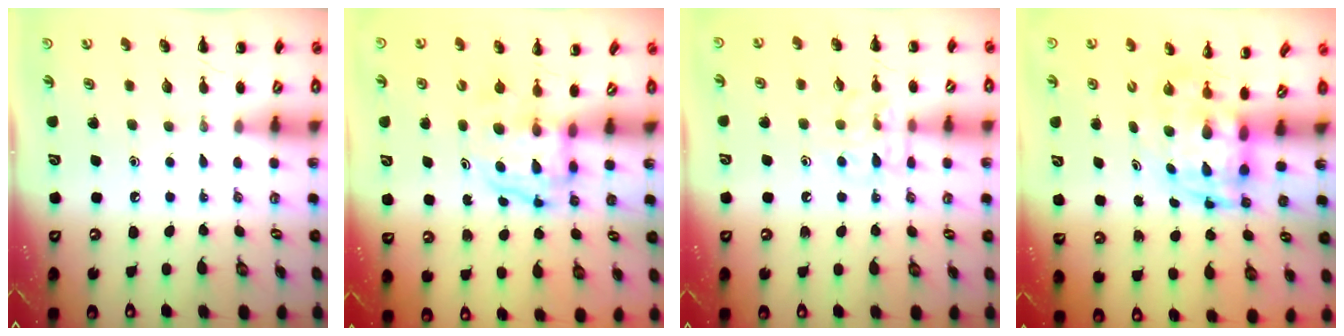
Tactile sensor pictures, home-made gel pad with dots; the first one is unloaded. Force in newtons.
{"total": 3.8, "press": 3.7, "slide": 0.6}
{"total": 9.1, "press": 9.1, "slide": 0.7}
{"total": 3.6, "press": 3.4, "slide": 0.9}